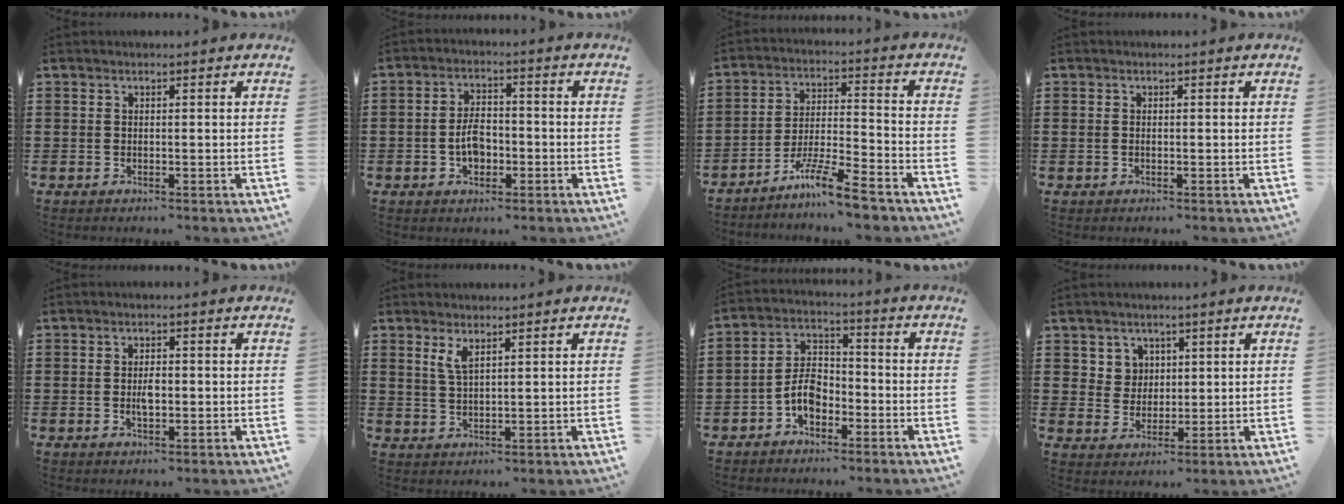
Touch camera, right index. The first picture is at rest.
{"total": 4.5, "force": [-1.3, 2.6, 3.4], "torque": [-0.061, -0.001, -0.025]}
{"total": 8.4, "force": [-7.1, 0.2, 4.6], "torque": [-0.091, 0.002, -0.137]}
{"total": 0.5, "force": [-0.1, 0.3, 0.4], "torque": [-0.010, 0.000, -0.002]}
{"total": 2.6, "force": [-0.3, 1.1, 2.3], "torque": [-0.051, -0.001, -0.008]}
{"total": 2.8, "force": [1.7, 0.8, 2.1], "torque": [-0.045, 0.003, 0.029]}
{"total": 5.3, "force": [-2.6, 3.2, 3.3], "torque": [-0.079, 0.005, -0.054]}
{"total": 3.8, "force": [1.8, 3.3, 0.5], "torque": [-0.019, 0.009, 0.033]}